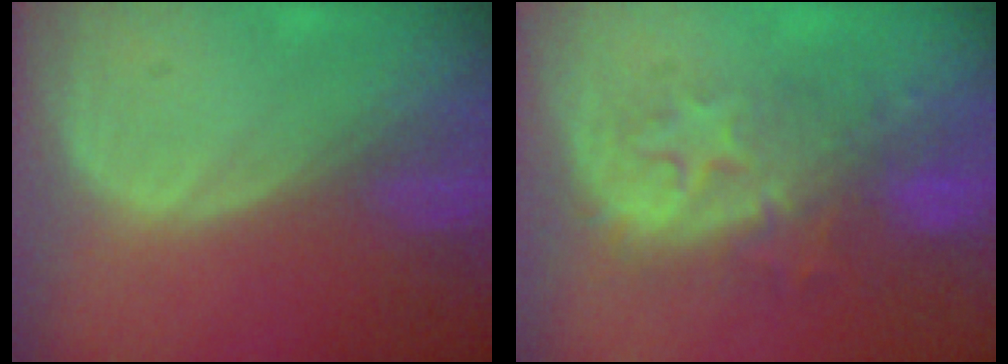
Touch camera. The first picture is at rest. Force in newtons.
{"total": 8.8, "press": 8.6, "slide": 1.8}